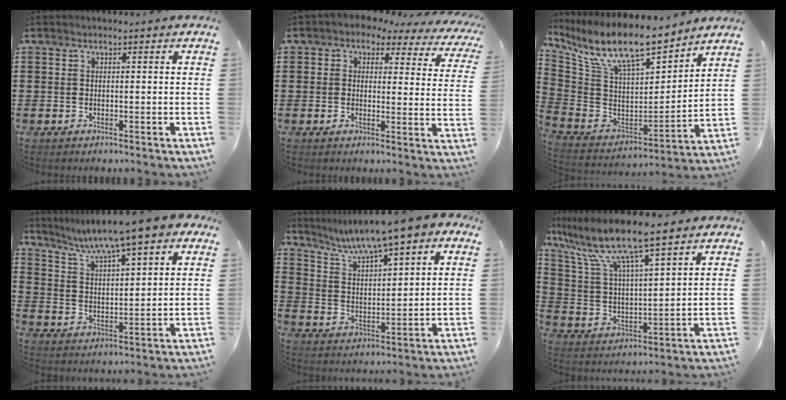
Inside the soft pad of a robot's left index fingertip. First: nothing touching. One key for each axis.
{"total": 2.5, "fx": 1.9, "fy": 1.3, "fz": 0.9, "tx": -0.033, "ty": -0.014, "tz": 0.027}
{"total": 12.7, "fx": 9.9, "fy": 2.8, "fz": 7.4, "tx": -0.181, "ty": -0.058, "tz": 0.174}
{"total": 7.9, "fx": 6.5, "fy": 0.4, "fz": 4.4, "tx": -0.109, "ty": -0.026, "tz": 0.106}
{"total": 7.5, "fx": 6.1, "fy": 0.5, "fz": 4.2, "tx": -0.104, "ty": -0.024, "tz": 0.101}
{"total": 9.1, "fx": 7.5, "fy": 0.6, "fz": 5.0, "tx": -0.130, "ty": -0.042, "tz": 0.124}